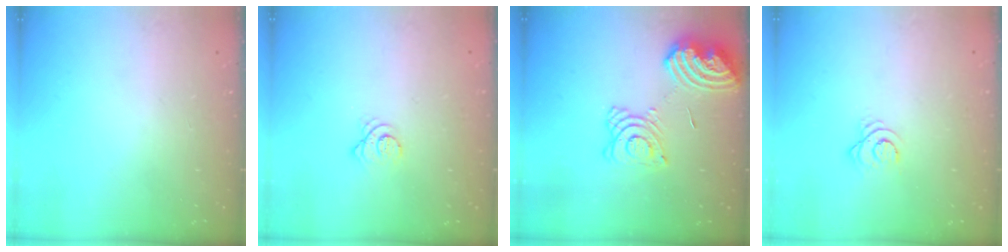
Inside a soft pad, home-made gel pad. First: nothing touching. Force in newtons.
{"total": 3.3, "press": 3.3, "slide": 0.2}
{"total": 14.4, "press": 14.3, "slide": 1.5}
{"total": 3.2, "press": 3.1, "slide": 0.4}